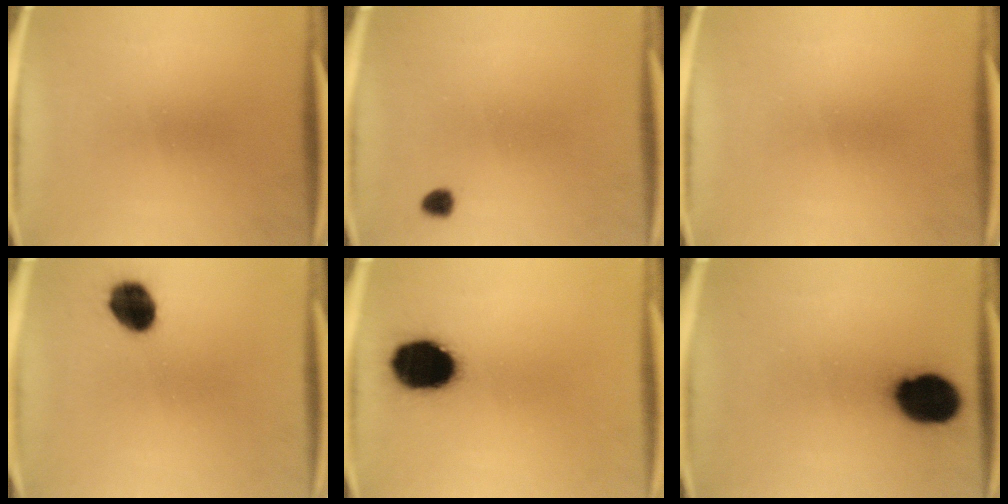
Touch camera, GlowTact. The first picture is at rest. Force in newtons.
{"total": 1.7}
{"total": 0.0}
{"total": 9.3}
{"total": 15.9}
{"total": 14.8}